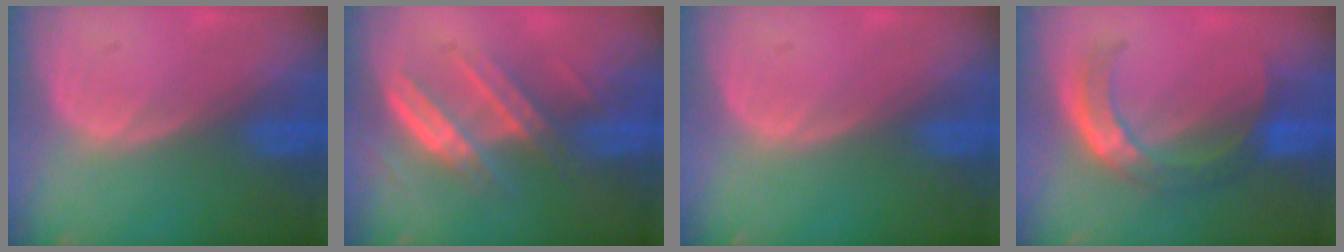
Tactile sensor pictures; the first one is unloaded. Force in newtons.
{"total": 6.8, "press": 6.4, "slide": 2.3}
{"total": 0.0}
{"total": 7.3, "press": 6.4, "slide": 3.5}